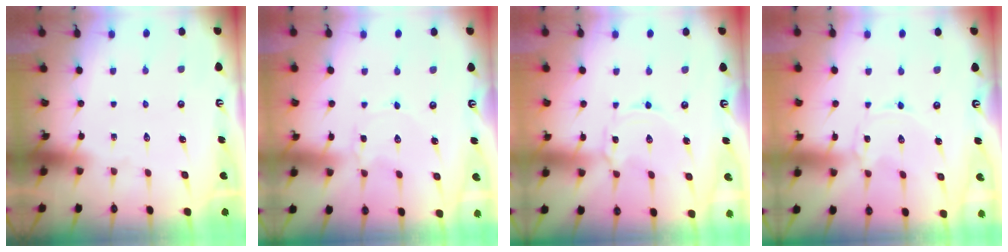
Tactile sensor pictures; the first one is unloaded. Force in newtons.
{"total": 1.8, "press": 1.7, "slide": 0.3}
{"total": 1.7, "press": 1.7, "slide": 0.3}
{"total": 0.5, "press": 0.4, "slide": 0.2}